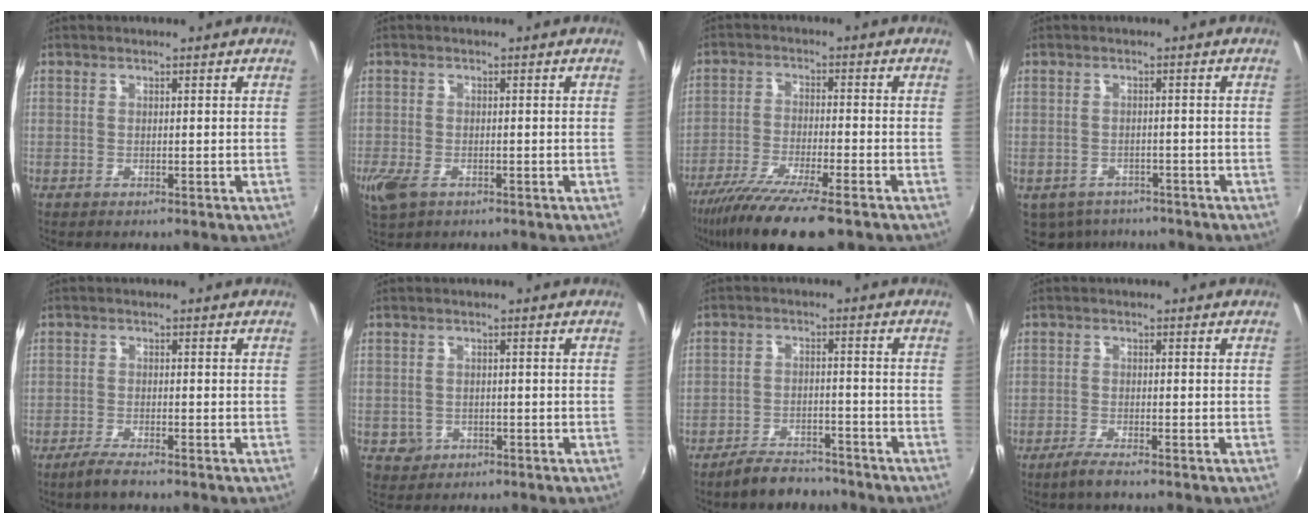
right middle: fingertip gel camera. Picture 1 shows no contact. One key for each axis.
{"total": 5.3, "fx": -2.8, "fy": 3.0, "fz": 3.4, "tx": -0.082, "ty": -0.017, "tz": -0.053}
{"total": 14.1, "fx": -10.3, "fy": 1.9, "fz": 9.4, "tx": -0.191, "ty": -0.043, "tz": -0.180}
{"total": 7.2, "fx": -5.3, "fy": 4.2, "fz": 2.6, "tx": -0.064, "ty": -0.021, "tz": -0.073}
{"total": 3.2, "fx": -2.6, "fy": 0.2, "fz": 1.8, "tx": -0.055, "ty": -0.005, "tz": -0.054}
{"total": 2.9, "fx": -0.9, "fy": 2.7, "fz": 0.7, "tx": -0.020, "ty": -0.001, "tz": -0.010}
{"total": 6.9, "fx": -6.1, "fy": 2.5, "fz": 2.1, "tx": -0.057, "ty": 0.011, "tz": -0.089}
{"total": 2.8, "fx": -2.2, "fy": -0.1, "fz": 1.8, "tx": -0.049, "ty": -0.006, "tz": -0.047}